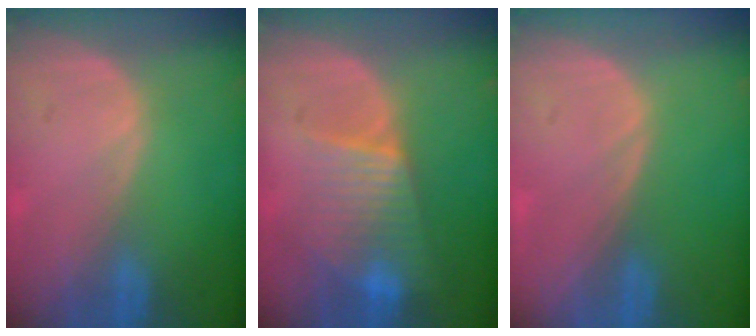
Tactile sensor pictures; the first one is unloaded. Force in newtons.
{"total": 7.1, "press": 6.8, "slide": 1.9}
{"total": 0.0}